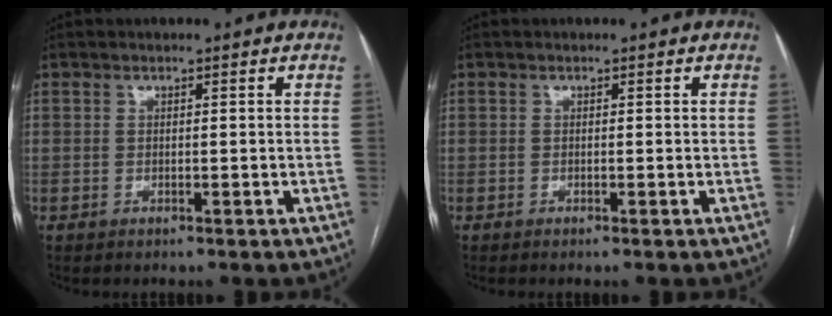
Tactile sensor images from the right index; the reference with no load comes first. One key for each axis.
{"total": 0.0}